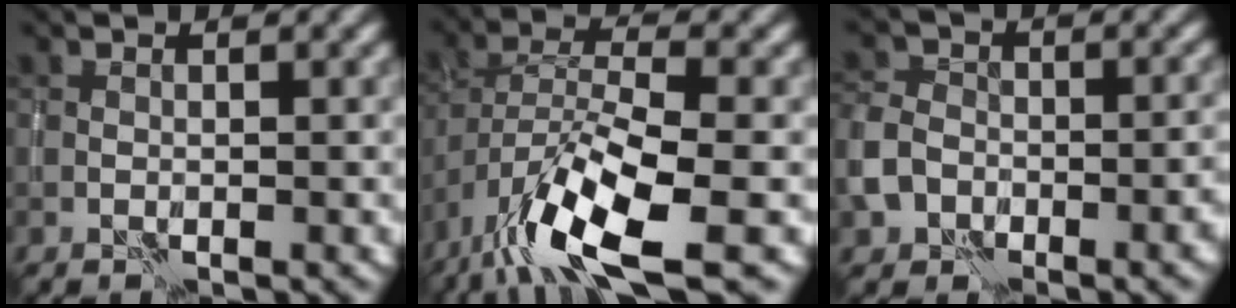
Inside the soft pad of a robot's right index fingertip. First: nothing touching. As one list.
[{"total": 9.6, "force": [-5.4, 2.7, 7.5], "torque": [-0.138, -0.001, -0.103]}, {"total": 6.9, "force": [-3.3, 4.9, 3.6], "torque": [-0.050, -0.010, -0.066]}]